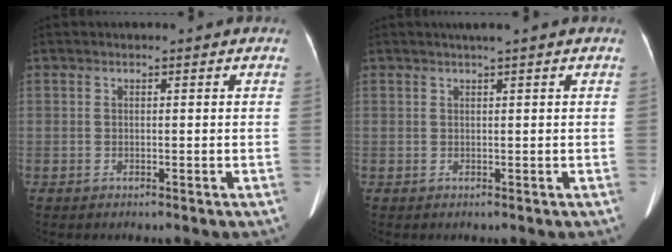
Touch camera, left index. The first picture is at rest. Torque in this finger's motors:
{"motor_torque": [0.21, -0.13, -0.01, 0.03]}